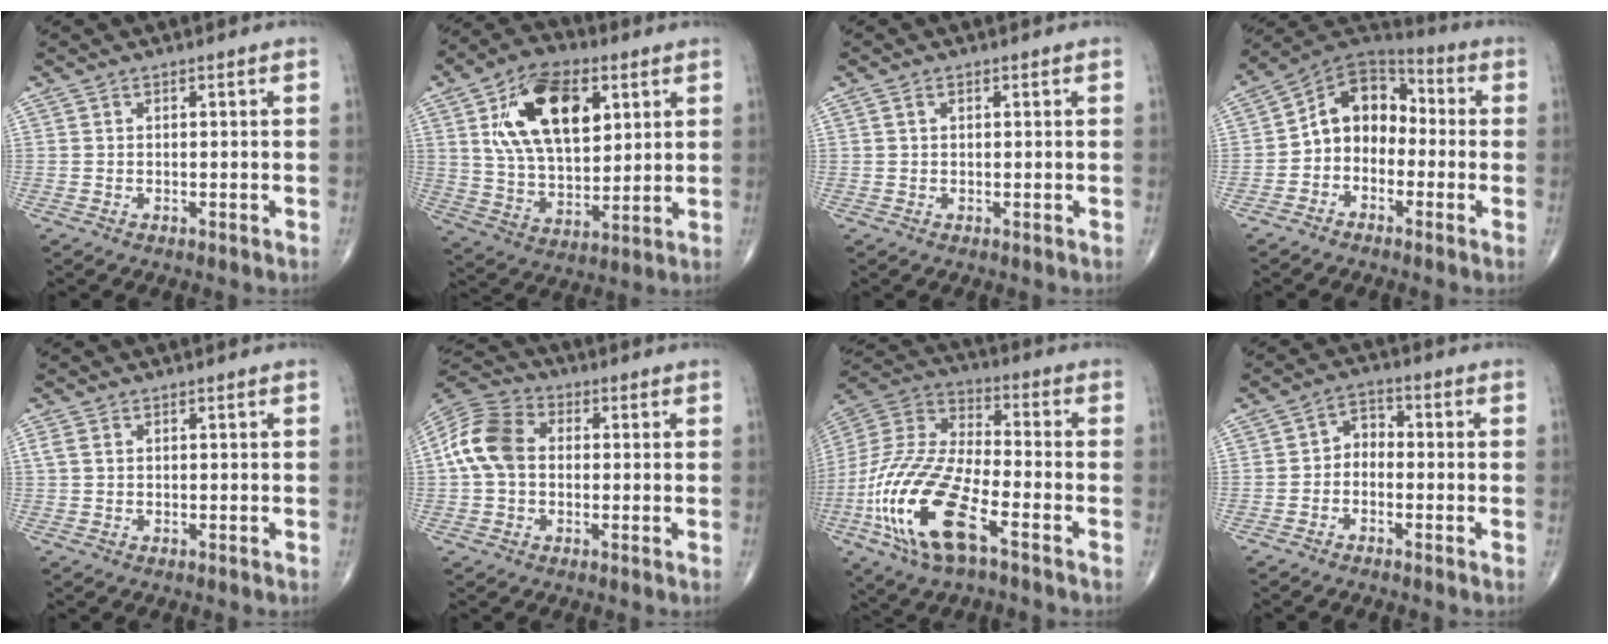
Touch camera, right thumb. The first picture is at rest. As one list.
[{"total": 19.3, "force": [6.9, 10.8, 14.4], "torque": [-0.220, -0.018, 0.124]}, {"total": 1.0, "force": [0.4, 0.6, 0.7], "torque": [-0.017, 0.005, 0.008]}, {"total": 11.1, "force": [-1.8, 8.6, 6.8], "torque": [-0.080, 0.051, -0.050]}, {"total": 1.6, "force": [0.5, 1.1, 1.1], "torque": [-0.032, 0.008, 0.016]}, {"total": 10.7, "force": [0.4, 7.8, 7.3], "torque": [-0.143, 0.030, -0.004]}, {"total": 21.8, "force": [-9.0, 8.4, 18.1], "torque": [-0.405, 0.016, -0.168]}, {"total": 3.9, "force": [-1.1, 2.9, 2.3], "torque": [-0.022, 0.026, -0.035]}]